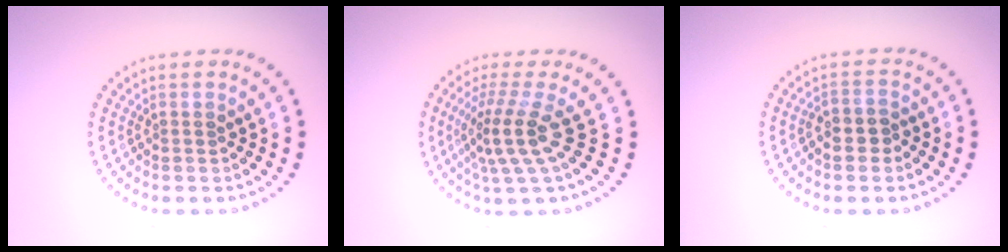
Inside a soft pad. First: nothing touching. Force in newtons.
{"total": 4.1, "press": 2.8, "slide": 2.9}
{"total": 2.3, "press": 2.2, "slide": 0.9}